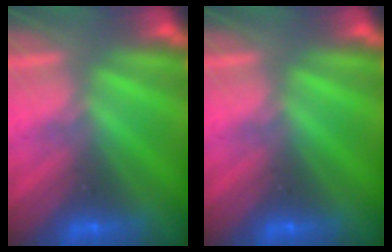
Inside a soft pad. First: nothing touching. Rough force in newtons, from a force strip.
{"total": 0.0}